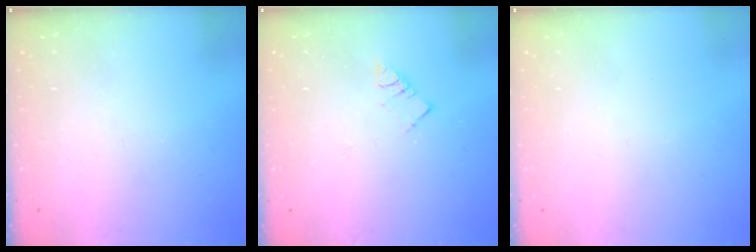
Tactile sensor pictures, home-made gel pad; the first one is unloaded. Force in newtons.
{"total": 3.6, "press": 3.5, "slide": 0.4}
{"total": 1.5, "press": 1.5, "slide": 0.1}